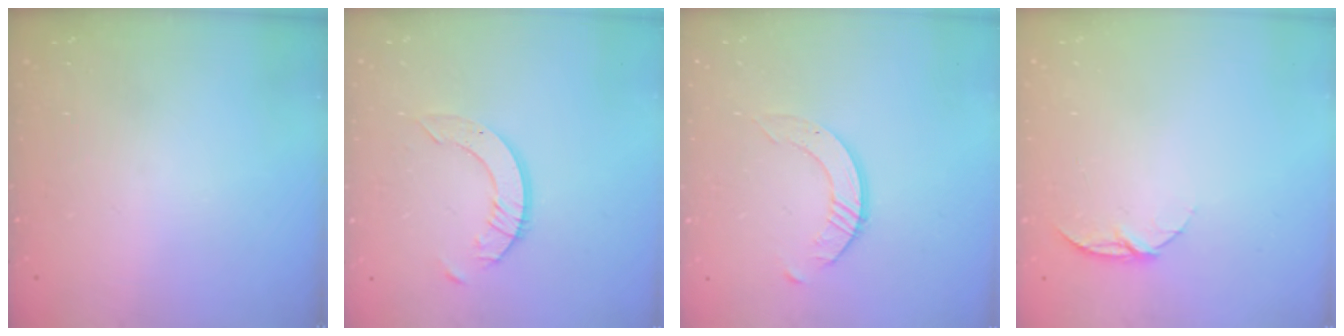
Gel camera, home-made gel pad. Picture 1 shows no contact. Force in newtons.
{"total": 6.1, "press": 6.1, "slide": 0.6}
{"total": 2.5, "press": 2.5, "slide": 0.3}
{"total": 6.9, "press": 6.9, "slide": 0.8}